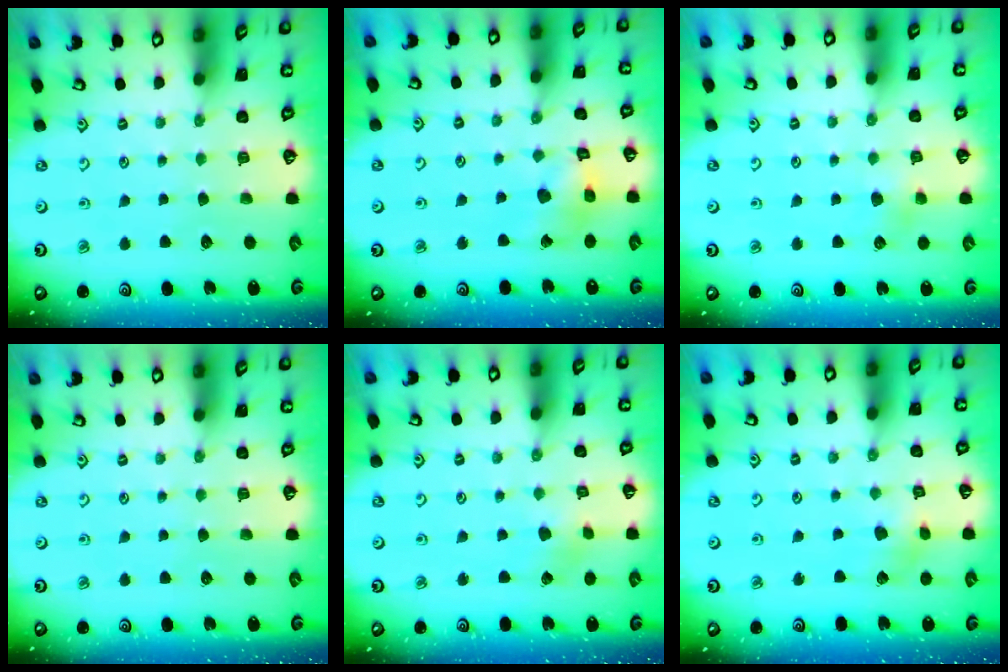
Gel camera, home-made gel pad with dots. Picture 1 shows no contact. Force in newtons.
{"total": 9.6, "press": 9.5, "slide": 1.0}
{"total": 3.9, "press": 3.9, "slide": 0.4}
{"total": 0.0}
{"total": 4.2, "press": 4.2, "slide": 0.6}
{"total": 4.5, "press": 4.5, "slide": 0.4}